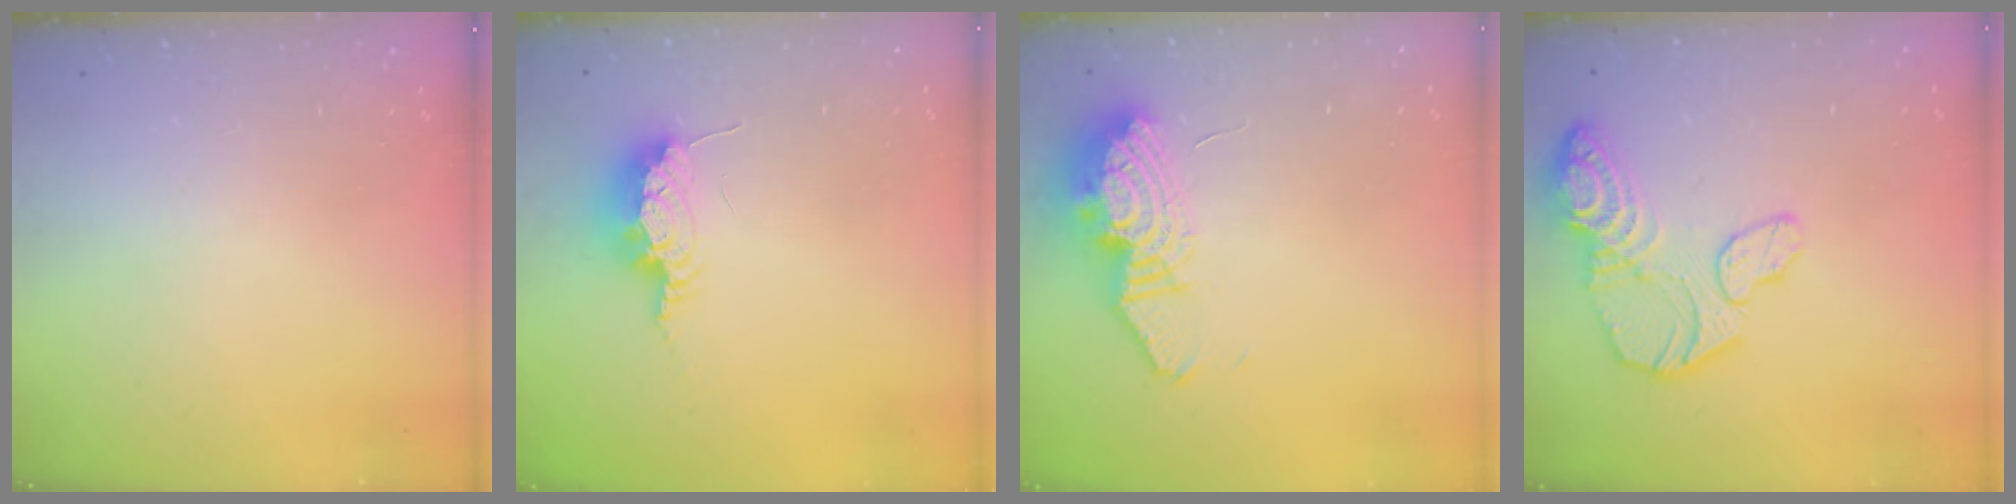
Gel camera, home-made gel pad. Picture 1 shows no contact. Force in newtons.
{"total": 8.4, "press": 8.3, "slide": 0.9}
{"total": 15.2, "press": 15.1, "slide": 1.2}
{"total": 14.1, "press": 14.0, "slide": 1.4}